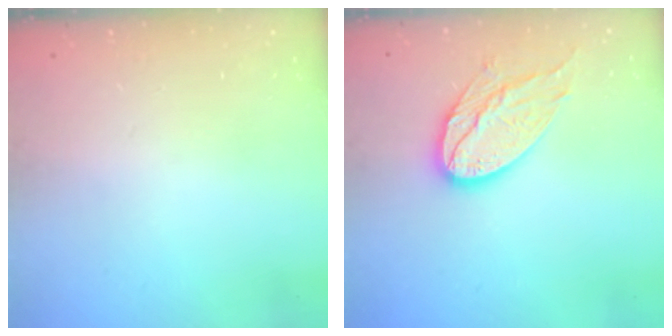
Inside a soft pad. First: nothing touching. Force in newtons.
{"total": 14.3, "press": 14.3, "slide": 1.0}